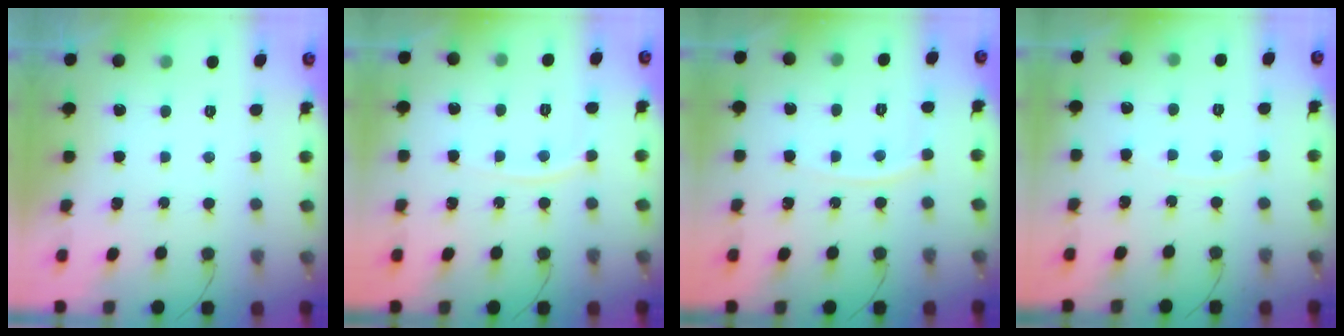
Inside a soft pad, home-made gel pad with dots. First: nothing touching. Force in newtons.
{"total": 5.0, "press": 5.0, "slide": 0.7}
{"total": 4.1, "press": 4.0, "slide": 0.6}
{"total": 2.9, "press": 2.8, "slide": 0.4}